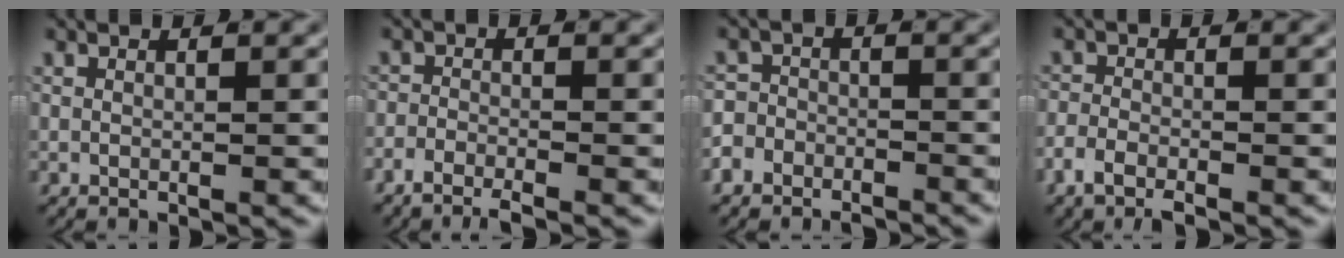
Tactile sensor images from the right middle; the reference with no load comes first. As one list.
[{"total": 2.4, "force": [-2.1, 0.5, 1.0], "torque": [-0.014, 0.002, -0.044]}, {"total": 4.0, "force": [-3.3, 2.3, 0.5], "torque": [0.007, -0.005, -0.062]}, {"total": 2.4, "force": [-1.7, 1.0, 1.4], "torque": [-0.023, 0.000, -0.033]}]